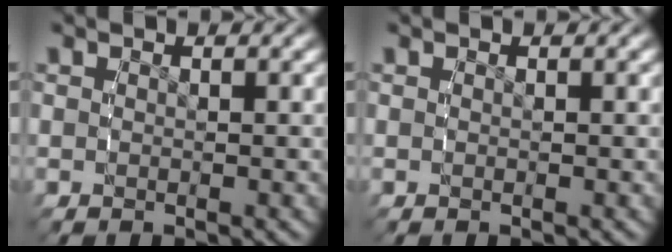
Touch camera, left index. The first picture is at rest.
{"total": 0.0}